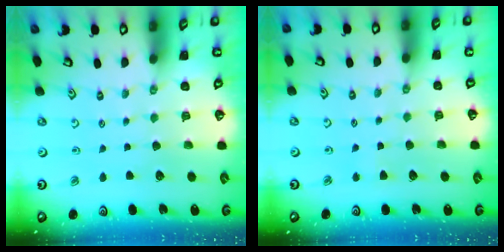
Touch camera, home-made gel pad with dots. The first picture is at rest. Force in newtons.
{"total": 2.4, "press": 2.4, "slide": 0.3}